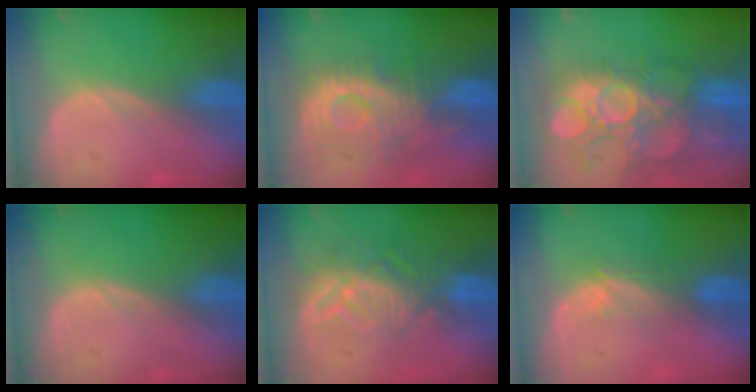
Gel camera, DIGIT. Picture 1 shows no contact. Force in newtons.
{"total": 10.2, "press": 9.9, "slide": 2.6}
{"total": 13.1, "press": 12.1, "slide": 5.0}
{"total": 0.0}
{"total": 9.4, "press": 8.2, "slide": 4.6}
{"total": 3.8, "press": 3.4, "slide": 1.6}